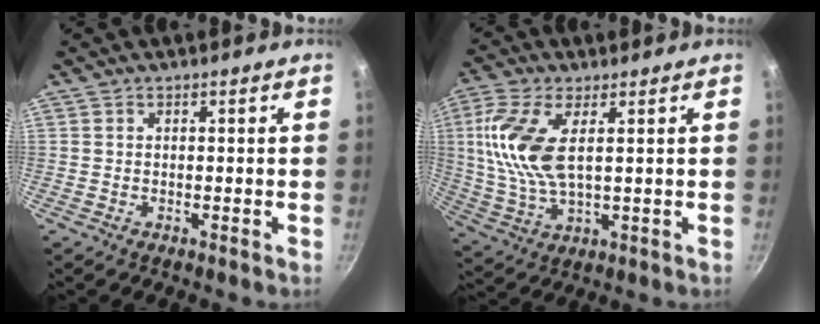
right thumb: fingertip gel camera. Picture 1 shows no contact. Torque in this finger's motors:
{"motor_torque": [0.19, 0.35, 1.77, 0.61, 0.53]}